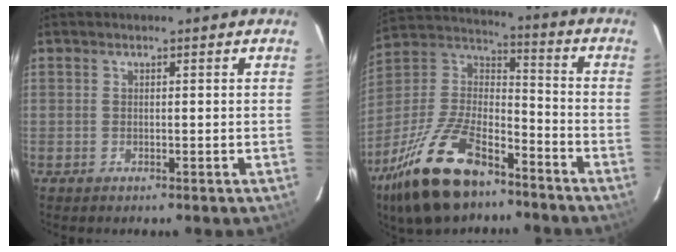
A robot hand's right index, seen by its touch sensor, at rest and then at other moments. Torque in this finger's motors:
{"motor_torque": [1.08, -1.06, 0.91, 0.21]}